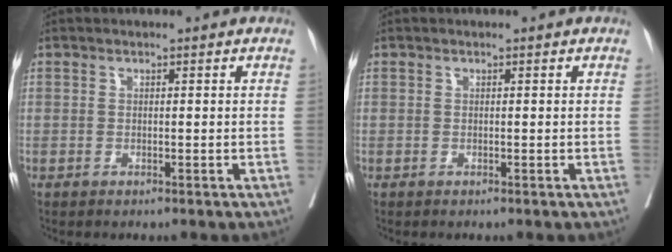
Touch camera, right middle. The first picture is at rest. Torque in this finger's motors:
{"motor_torque": [-0.01, -0.01, -0.01, -0.01]}